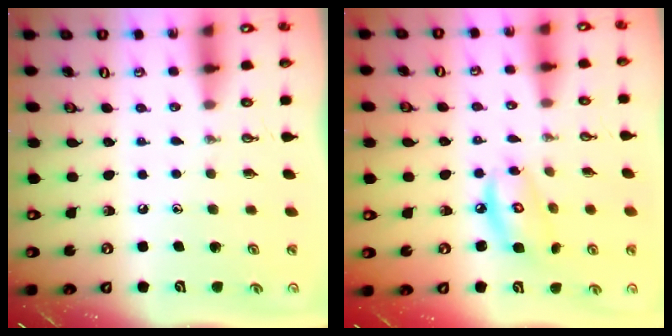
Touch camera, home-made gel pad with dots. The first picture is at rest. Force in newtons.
{"total": 8.1, "press": 8.0, "slide": 0.6}